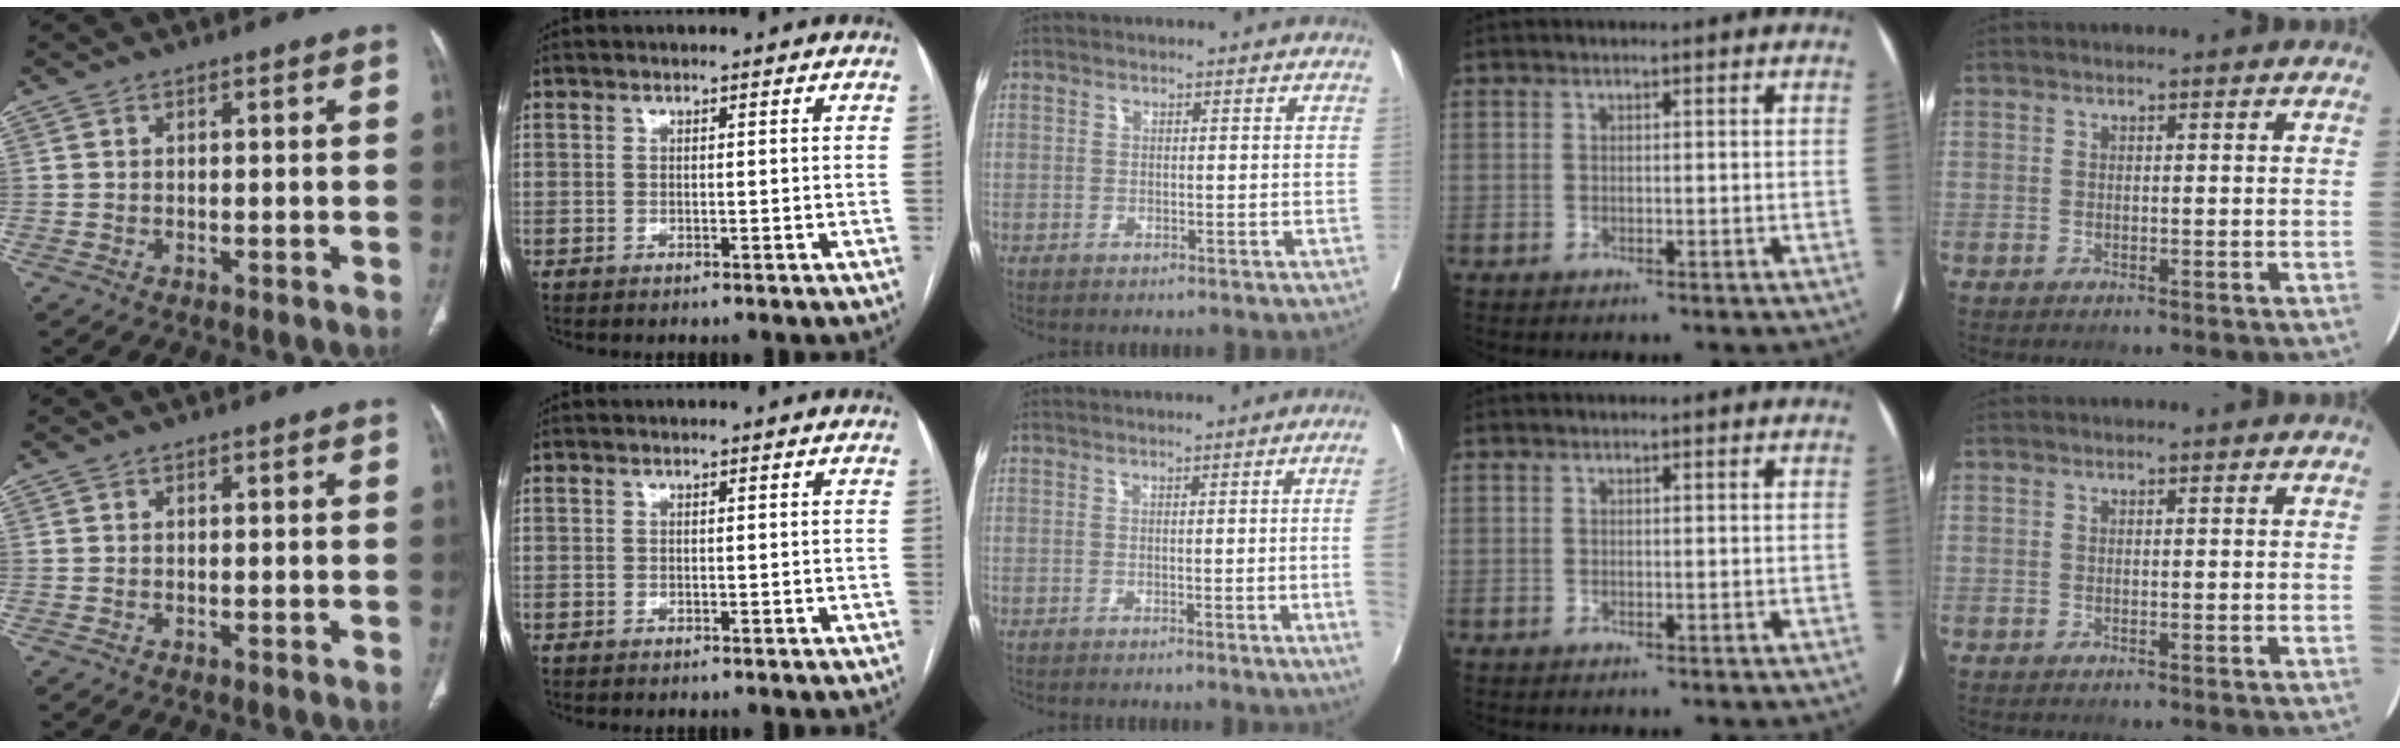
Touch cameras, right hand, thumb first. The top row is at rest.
{"middle": {"total": 8.1, "force": [-1.0, -2.3, 7.7], "torque": [-0.085, -0.018, -0.012]}}